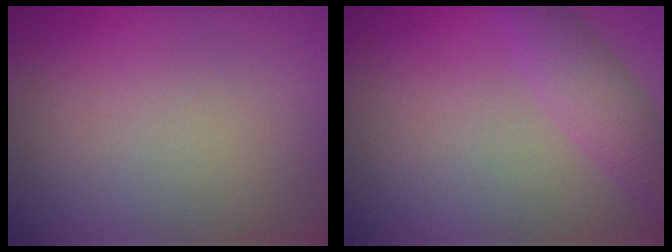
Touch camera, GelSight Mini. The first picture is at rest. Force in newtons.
{"total": 3.0, "press": 3.0, "slide": 0.2}